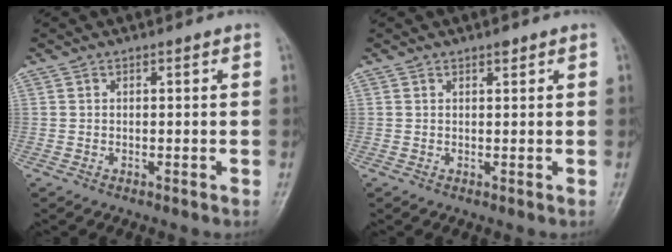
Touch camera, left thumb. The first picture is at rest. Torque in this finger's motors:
{"motor_torque": [0.81, 0.09, 1.12, -0.37, 0.06]}